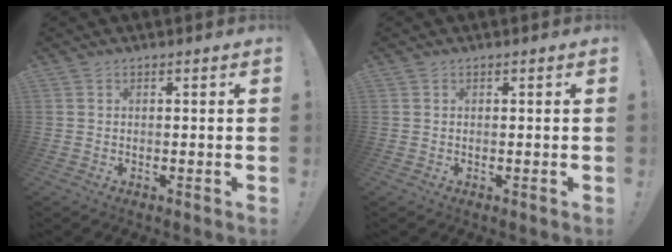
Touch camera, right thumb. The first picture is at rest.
{"total": 0.0}